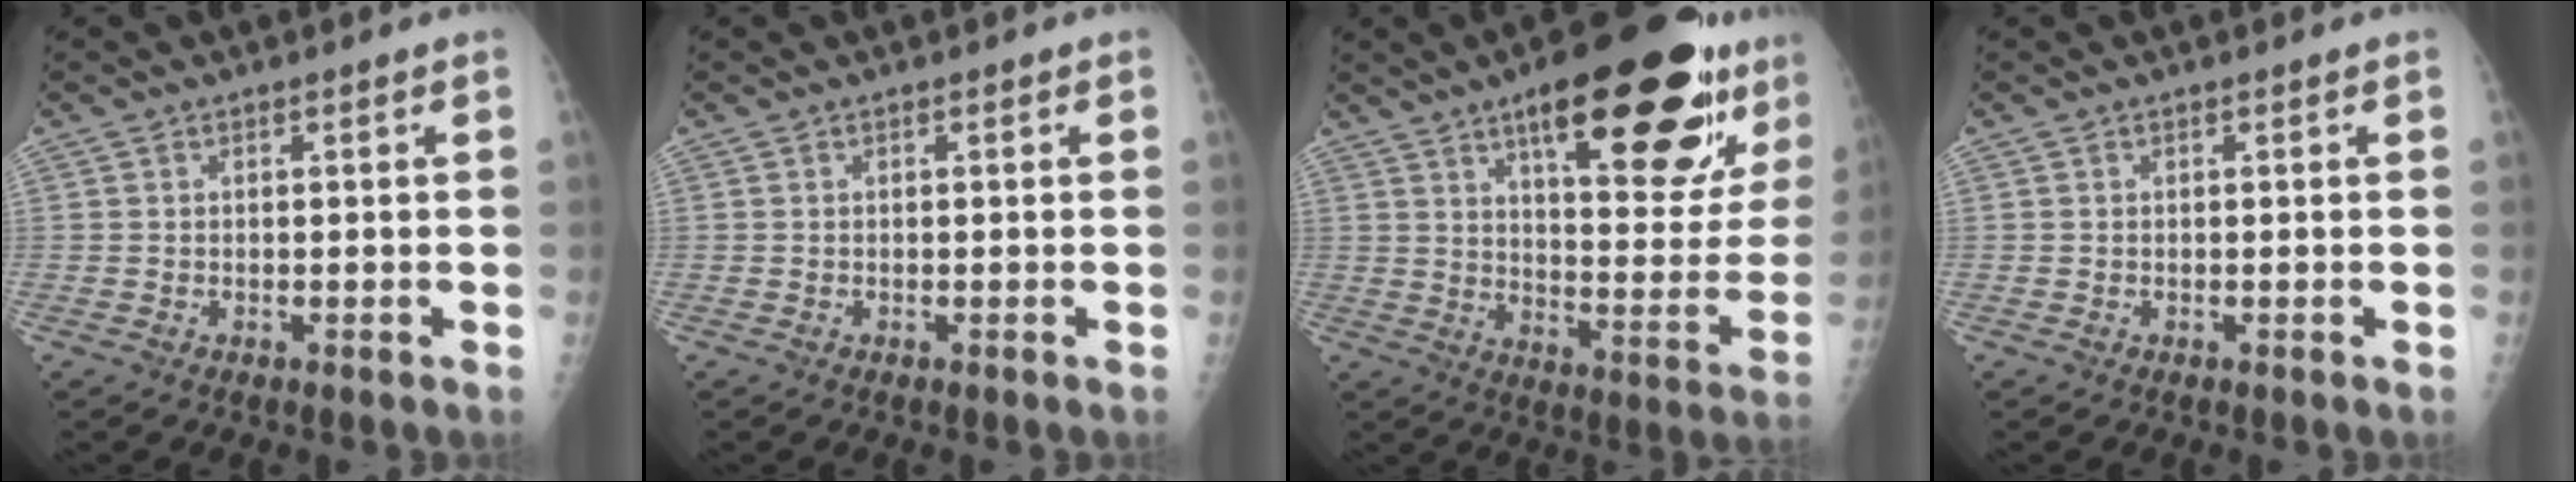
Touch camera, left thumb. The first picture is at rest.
{"total": 0.0}
{"total": 27.2, "force": [15.3, 8.9, 20.7], "torque": [-0.254, -0.048, 0.222]}
{"total": 0.0}